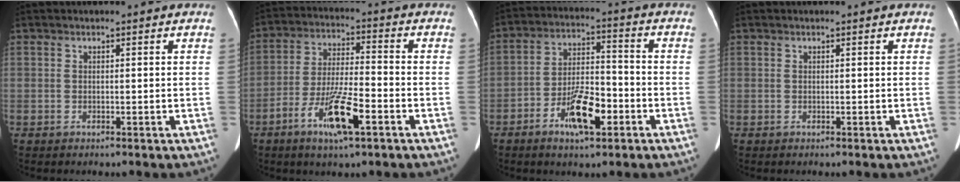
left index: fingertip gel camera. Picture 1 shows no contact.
{"total": 10.5, "force": [-5.1, 1.8, 8.9], "torque": [-0.175, -0.007, -0.092]}
{"total": 9.6, "force": [-4.5, 3.2, 7.8], "torque": [-0.150, 0.006, -0.079]}
{"total": 0.0}